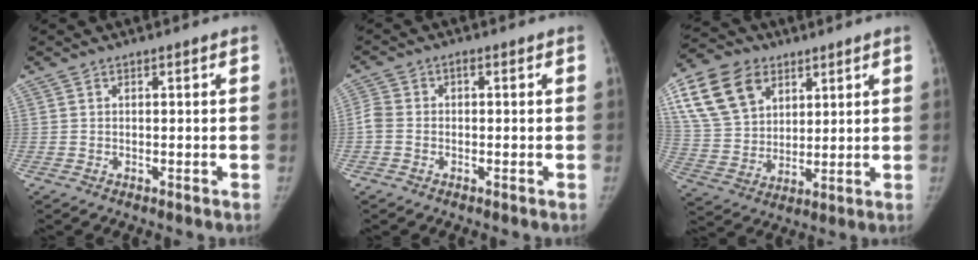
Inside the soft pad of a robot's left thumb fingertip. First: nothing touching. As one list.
[{"total": 3.3, "force": [-1.0, 2.4, 2.0], "torque": [-0.046, 0.010, -0.027]}, {"total": 17.5, "force": [8.0, 12.4, 9.4], "torque": [-0.172, -0.009, 0.152]}]